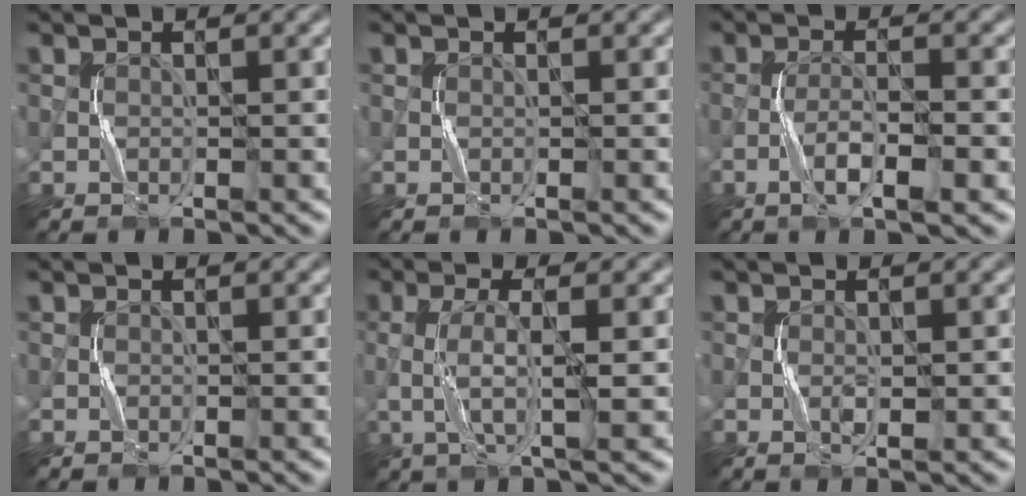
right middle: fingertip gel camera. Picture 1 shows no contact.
{"total": 0.0}
{"total": 3.6, "force": [-1.6, 0.7, 3.1], "torque": [-0.061, 0.005, -0.033]}
{"total": 0.0}
{"total": 3.9, "force": [-0.1, 0.8, 3.8], "torque": [-0.082, -0.001, -0.003]}
{"total": 1.0, "force": [0.1, 0.5, 0.8], "torque": [-0.016, -0.001, 0.001]}